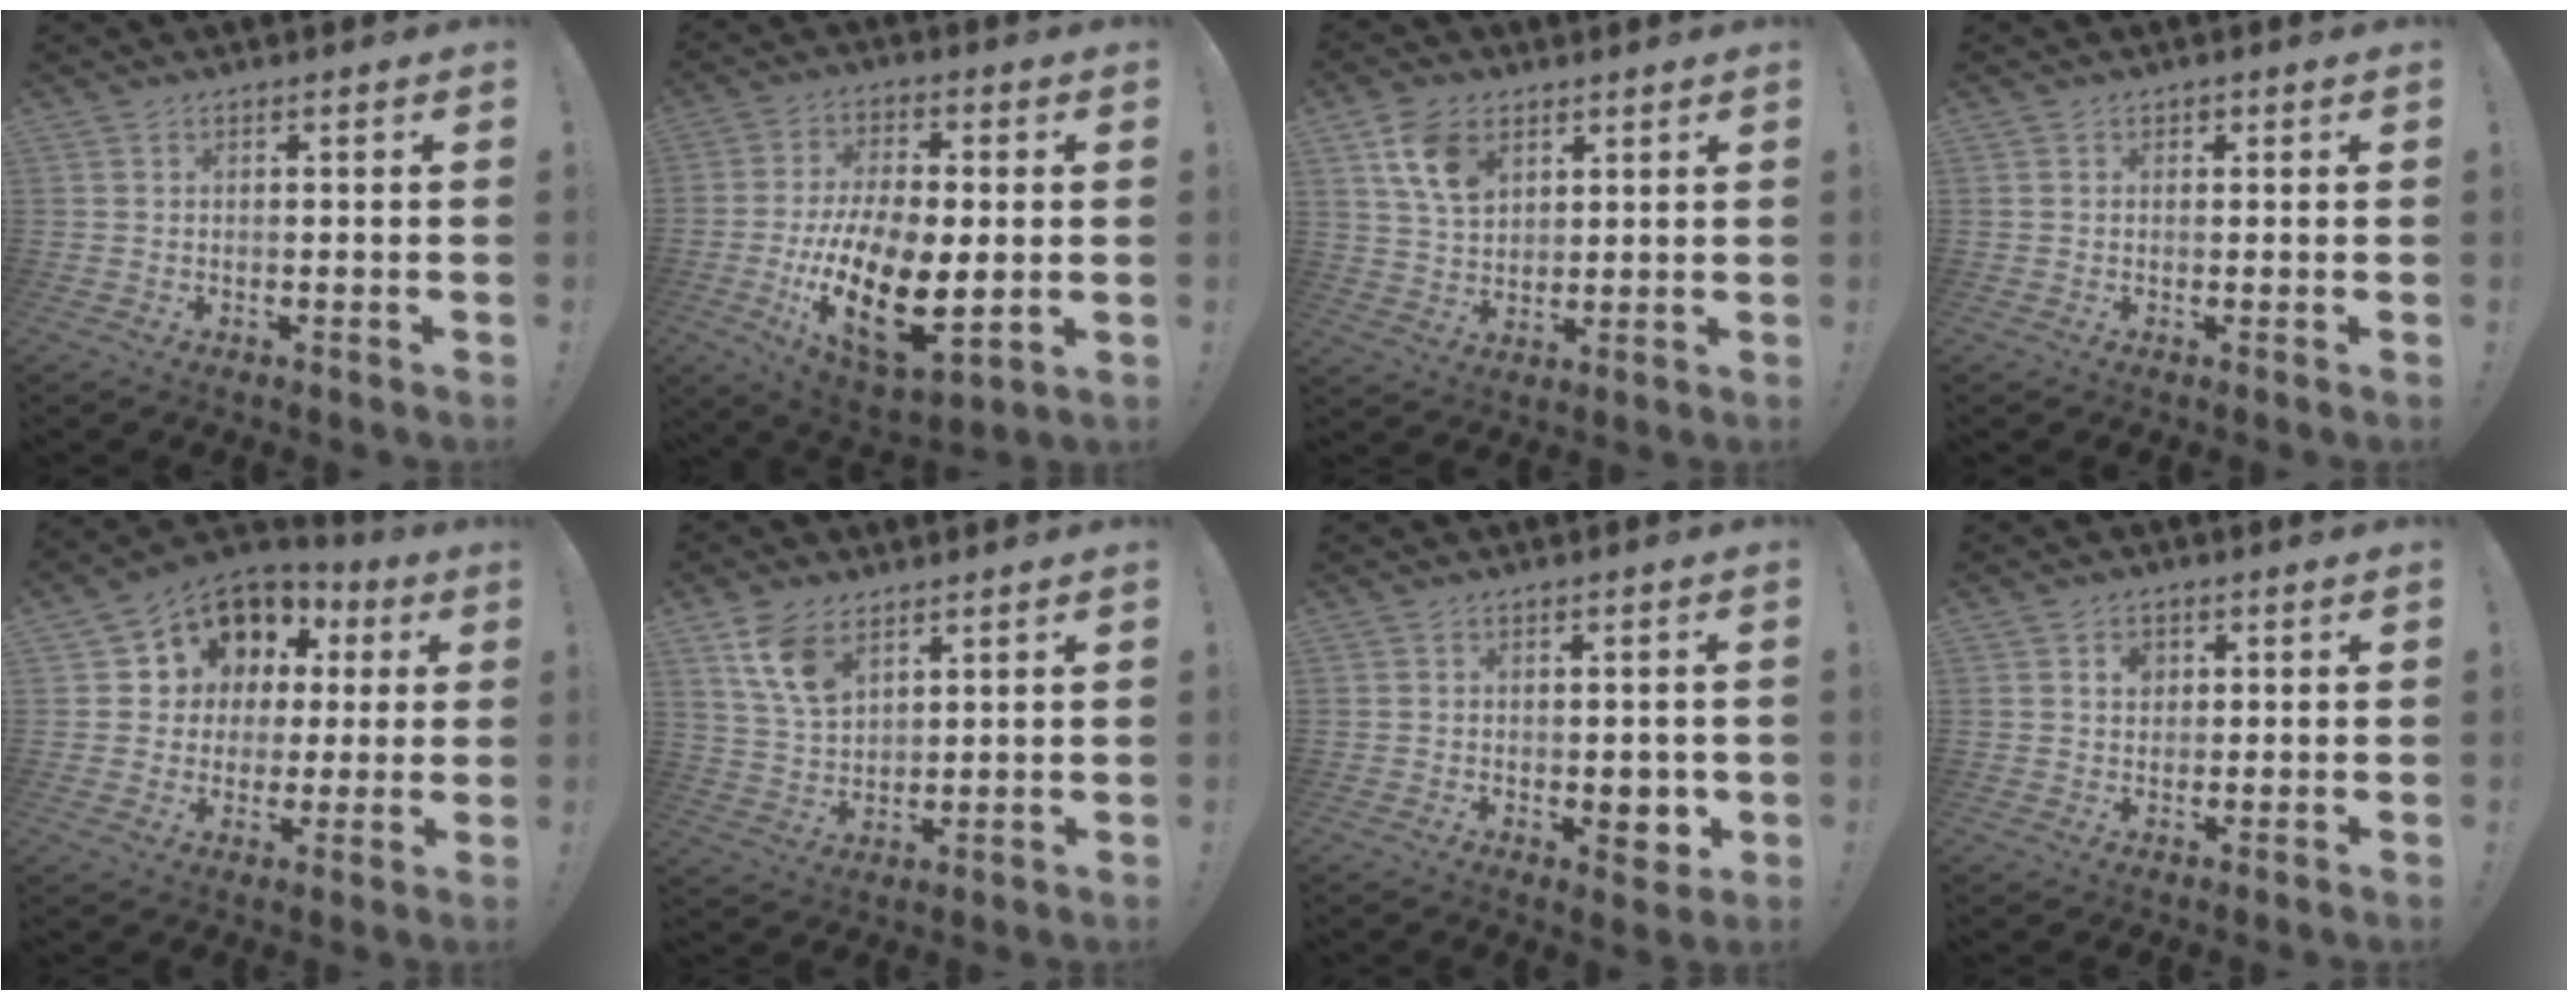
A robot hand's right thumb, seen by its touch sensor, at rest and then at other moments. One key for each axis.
{"total": 21.0, "fx": -3.6, "fy": 10.4, "fz": 17.9, "tx": -0.327, "ty": 0.003, "tz": -0.050}
{"total": 11.0, "fx": 5.5, "fy": 7.3, "fz": 6.1, "tx": -0.104, "ty": -0.010, "tz": 0.108}
{"total": 0.6, "fx": 0.1, "fy": 0.6, "fz": 0.2, "tx": -0.003, "ty": 0.001, "tz": 0.001}
{"total": 10.4, "fx": 4.1, "fy": 9.0, "fz": 3.2, "tx": -0.053, "ty": -0.030, "tz": 0.089}
{"total": 10.0, "fx": 6.1, "fy": 5.5, "fz": 5.7, "tx": -0.106, "ty": -0.020, "tz": 0.119}
{"total": 4.7, "fx": -0.5, "fy": 2.9, "fz": 3.6, "tx": -0.031, "ty": -0.001, "tz": -0.008}
{"total": 3.0, "fx": 0.9, "fy": 2.5, "fz": 1.4, "tx": -0.014, "ty": 0.000, "tz": 0.012}